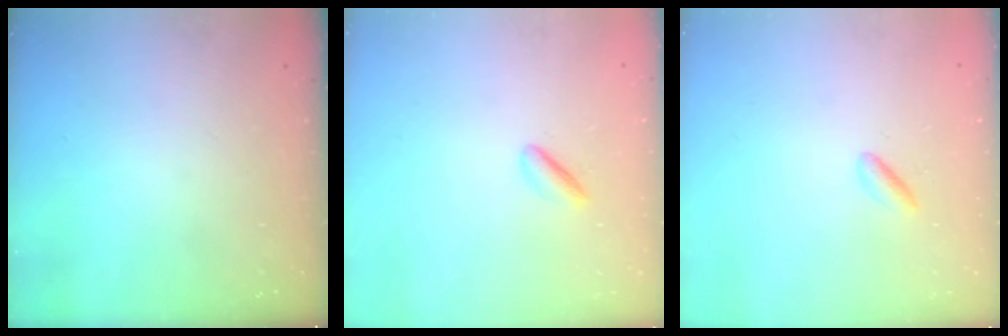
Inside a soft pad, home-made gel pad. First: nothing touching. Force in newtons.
{"total": 1.8, "press": 1.7, "slide": 0.6}
{"total": 1.5, "press": 1.3, "slide": 0.7}